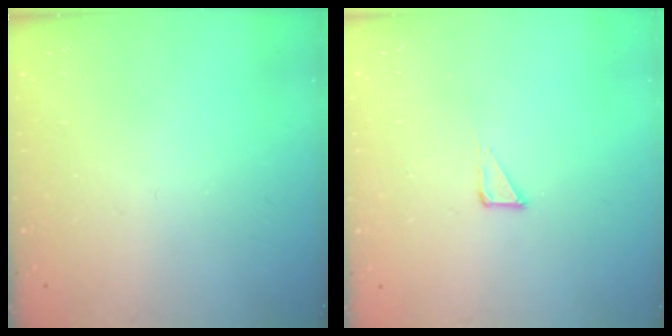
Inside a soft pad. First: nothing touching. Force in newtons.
{"total": 2.1, "press": 2.1, "slide": 0.1}